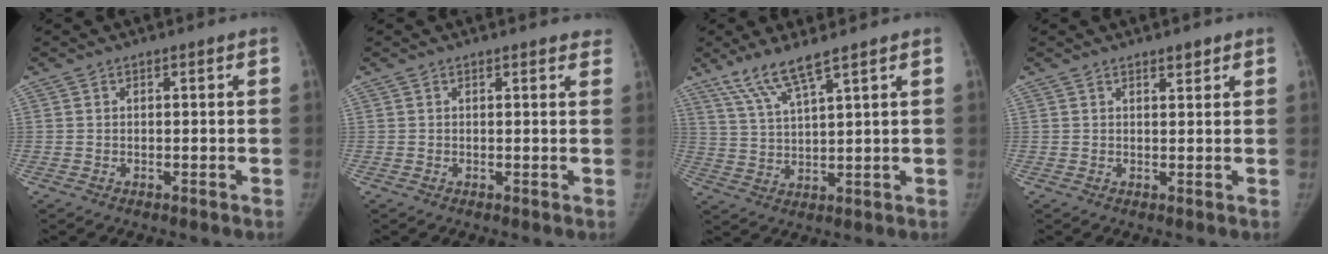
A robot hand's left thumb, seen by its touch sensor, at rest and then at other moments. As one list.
[{"total": 2.9, "force": [2.5, 0.8, 1.0], "torque": [0.006, -0.002, 0.018]}, {"total": 7.5, "force": [5.4, 0.7, 5.1], "torque": [-0.107, -0.024, 0.117]}, {"total": 1.6, "force": [1.3, 0.5, 0.7], "torque": [-0.001, -0.007, 0.020]}]